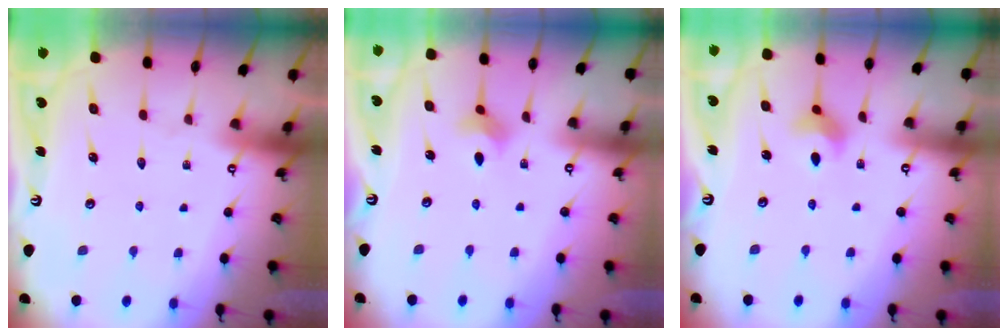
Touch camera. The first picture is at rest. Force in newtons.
{"total": 2.6, "press": 2.6, "slide": 0.5}
{"total": 3.7, "press": 3.6, "slide": 0.7}